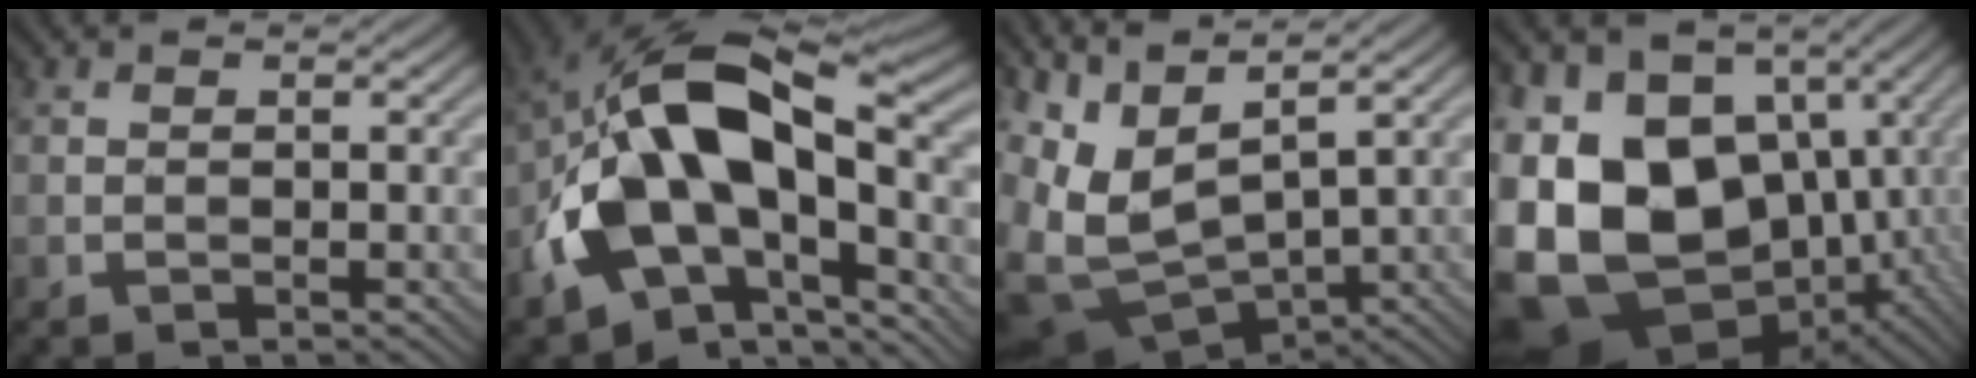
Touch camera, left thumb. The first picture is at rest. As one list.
[{"total": 15.9, "force": [-3.0, 8.9, 12.8], "torque": [-0.232, 0.001, -0.059]}, {"total": 9.7, "force": [1.7, 5.3, 7.9], "torque": [-0.201, -0.022, 0.059]}, {"total": 20.1, "force": [-2.0, 15.8, 12.3], "torque": [-0.261, -0.027, 0.007]}]